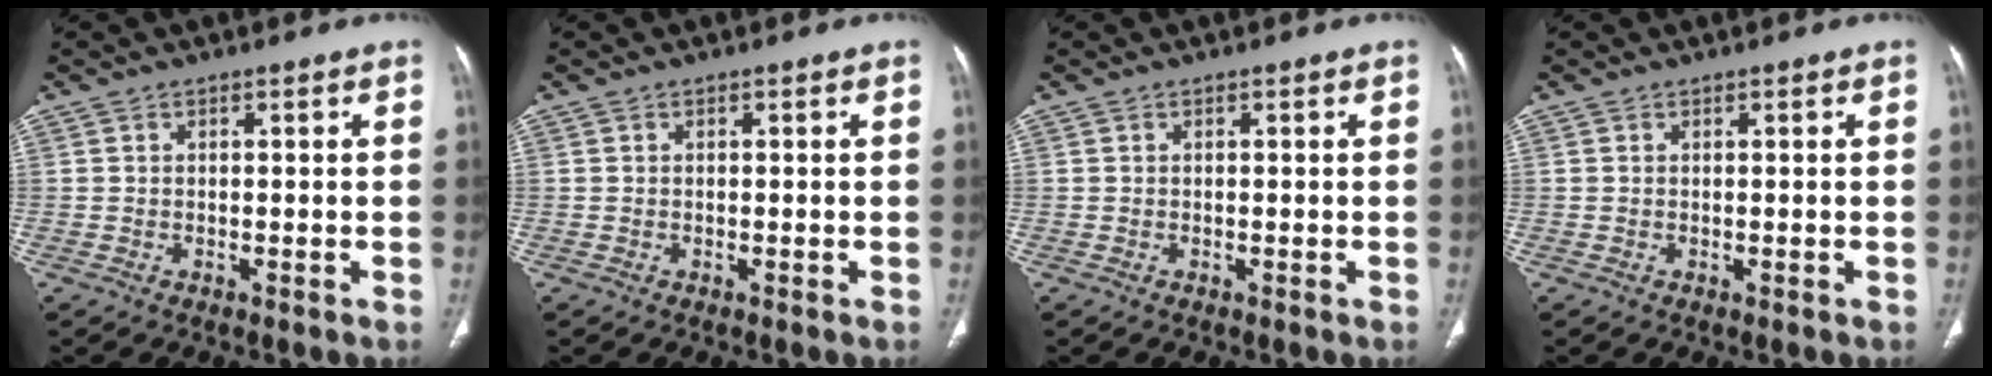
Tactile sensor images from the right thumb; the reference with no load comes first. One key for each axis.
{"total": 0.0}
{"total": 0.0}
{"total": 0.0}